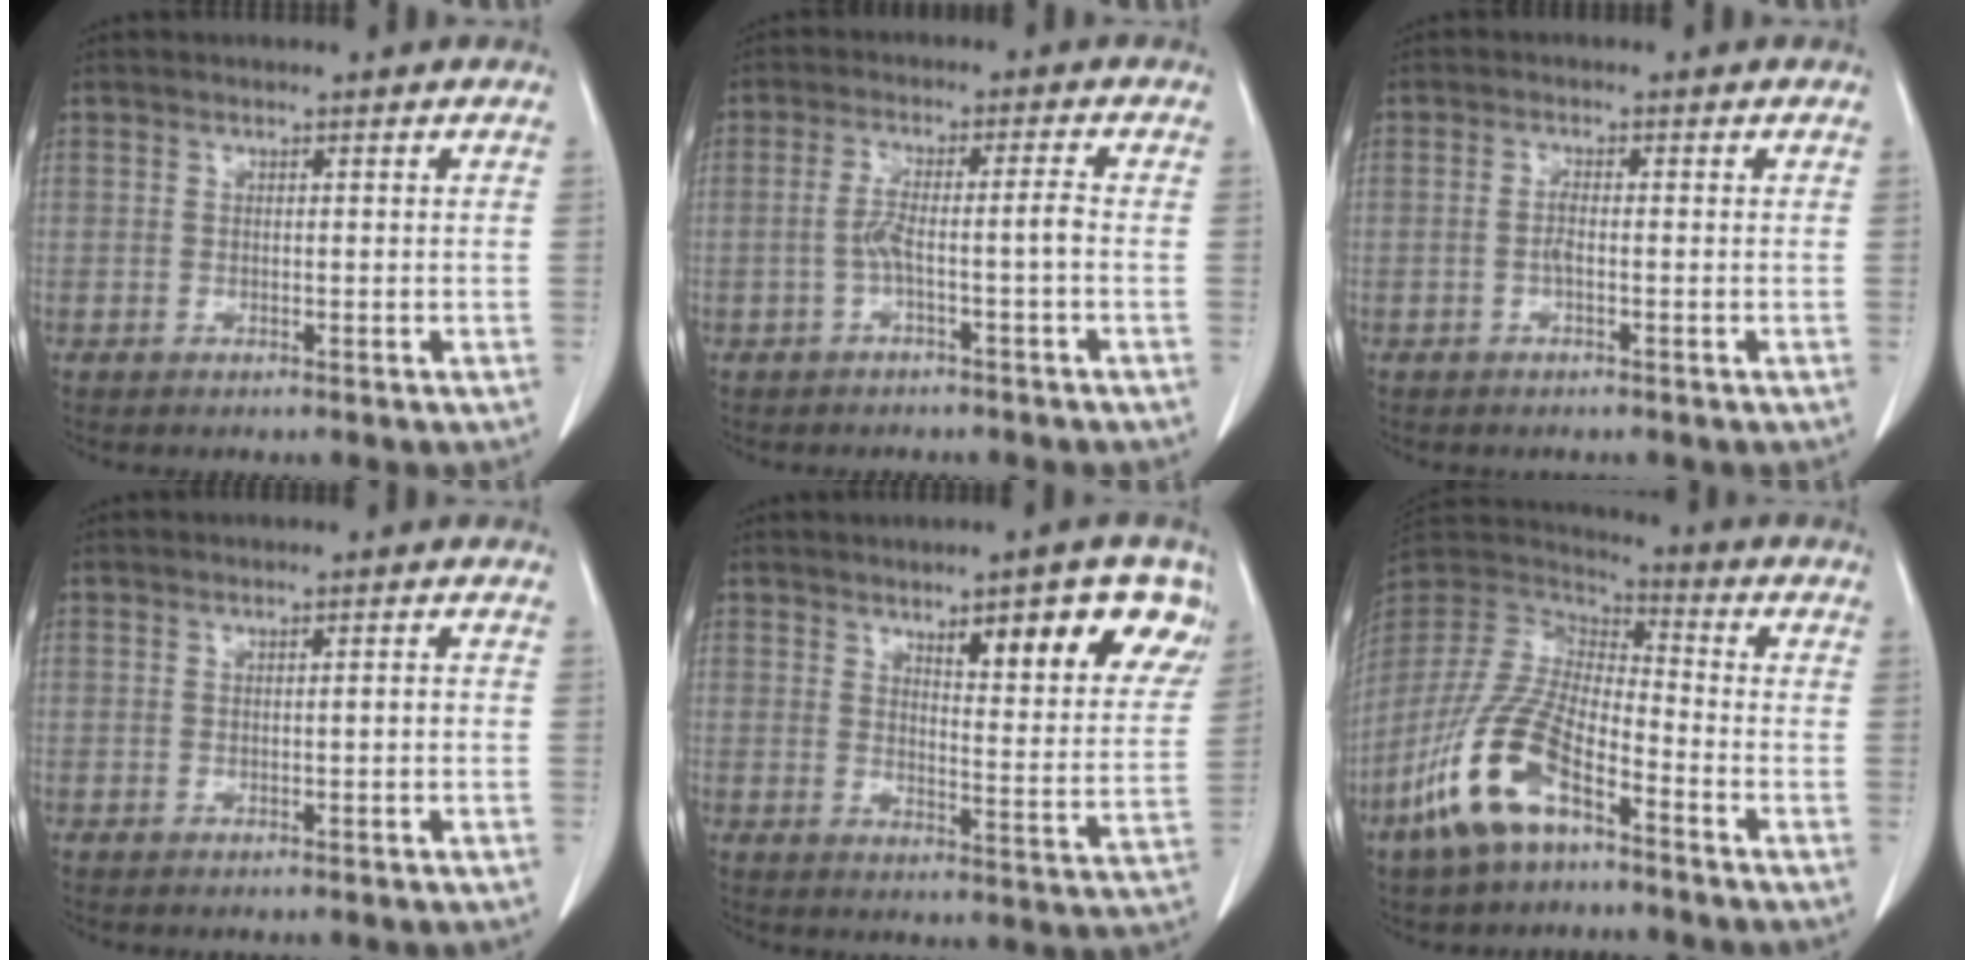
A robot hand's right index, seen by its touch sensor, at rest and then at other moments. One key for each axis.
{"total": 4.3, "fx": -1.4, "fy": -0.3, "fz": 4.0, "tx": -0.080, "ty": 0.016, "tz": -0.023}
{"total": 1.5, "fx": -0.4, "fy": 0.2, "fz": 1.4, "tx": -0.028, "ty": 0.001, "tz": -0.010}
{"total": 0.9, "fx": -0.2, "fy": 0.1, "fz": 0.8, "tx": -0.012, "ty": 0.001, "tz": -0.001}
{"total": 12.6, "fx": 7.3, "fy": 2.4, "fz": 10.0, "tx": -0.121, "ty": -0.003, "tz": 0.096}
{"total": 14.5, "fx": -7.9, "fy": 4.8, "fz": 11.1, "tx": -0.246, "ty": -0.010, "tz": -0.152}